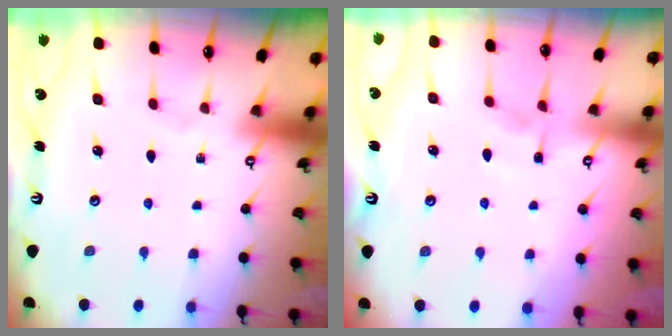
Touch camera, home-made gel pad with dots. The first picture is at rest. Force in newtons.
{"total": 4.6, "press": 4.6, "slide": 0.5}